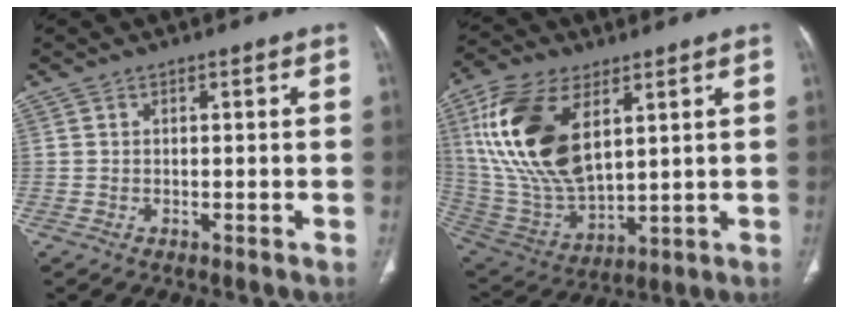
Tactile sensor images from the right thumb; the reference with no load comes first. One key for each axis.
{"total": 21.3, "fx": 7.2, "fy": 11.1, "fz": 16.7, "tx": -0.332, "ty": -0.026, "tz": 0.146}